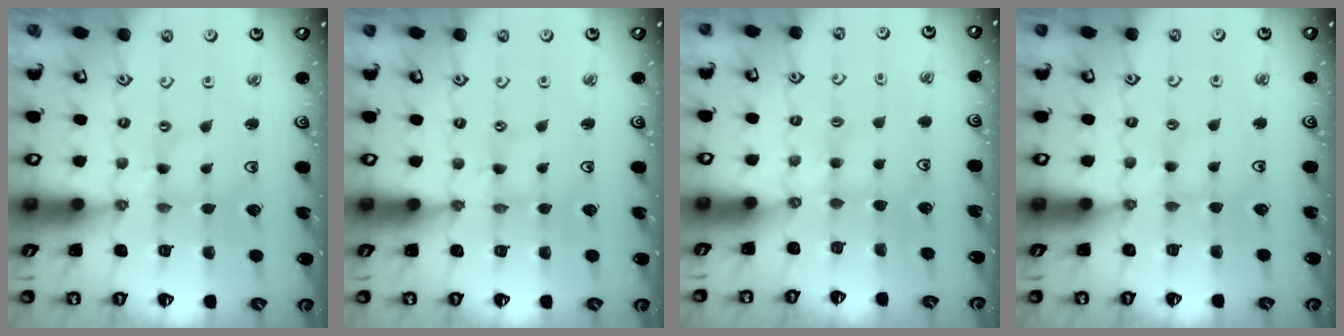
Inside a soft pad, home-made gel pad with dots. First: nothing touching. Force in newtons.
{"total": 0.0}
{"total": 2.2, "press": 2.1, "slide": 0.4}
{"total": 2.3, "press": 2.3, "slide": 0.4}